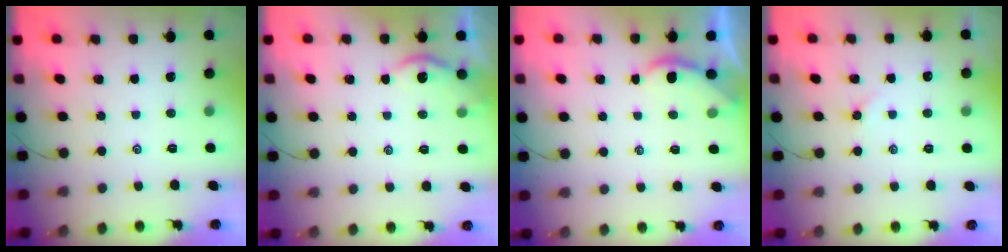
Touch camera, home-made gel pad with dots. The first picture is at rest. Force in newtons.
{"total": 1.8, "press": 1.8, "slide": 0.3}
{"total": 1.5, "press": 1.5, "slide": 0.2}
{"total": 2.6, "press": 2.5, "slide": 0.5}